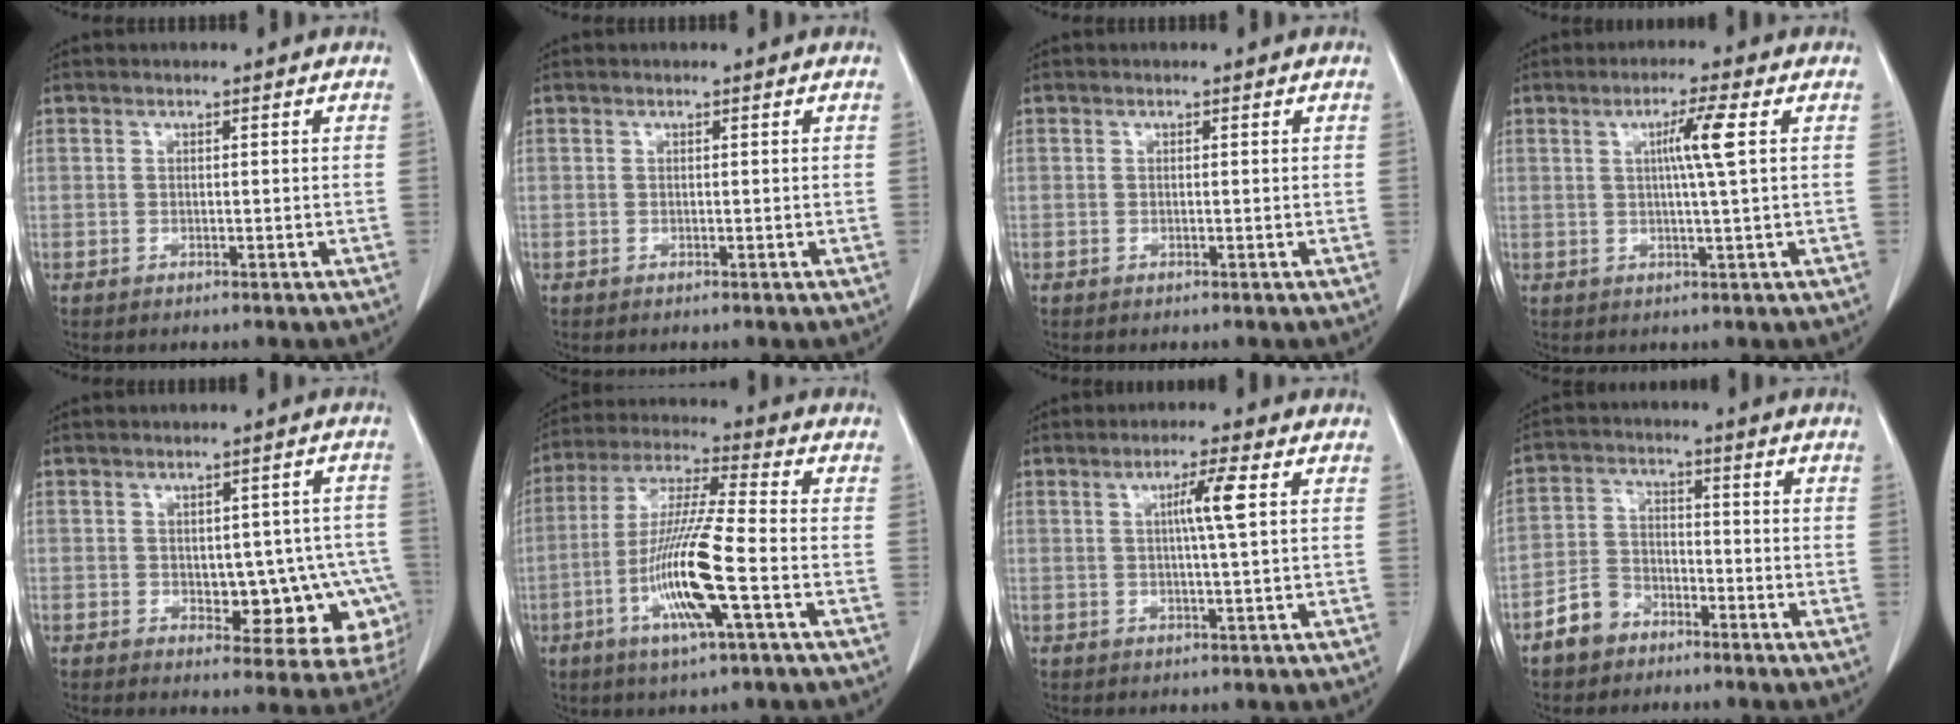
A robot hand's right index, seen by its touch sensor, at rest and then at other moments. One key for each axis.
{"total": 0.0}
{"total": 0.0}
{"total": 5.0, "fx": 1.2, "fy": -1.0, "fz": 4.8, "tx": -0.083, "ty": 0.000, "tz": 0.020}
{"total": 12.9, "fx": -3.1, "fy": 6.6, "fz": 10.7, "tx": -0.084, "ty": 0.025, "tz": -0.022}
{"total": 13.7, "fx": -4.2, "fy": 0.4, "fz": 13.0, "tx": -0.263, "ty": -0.011, "tz": -0.083}
{"total": 4.5, "fx": 1.0, "fy": -0.7, "fz": 4.3, "tx": -0.075, "ty": 0.001, "tz": 0.017}
{"total": 6.2, "fx": -4.1, "fy": 4.3, "fz": 1.7, "tx": -0.041, "ty": 0.015, "tz": -0.076}